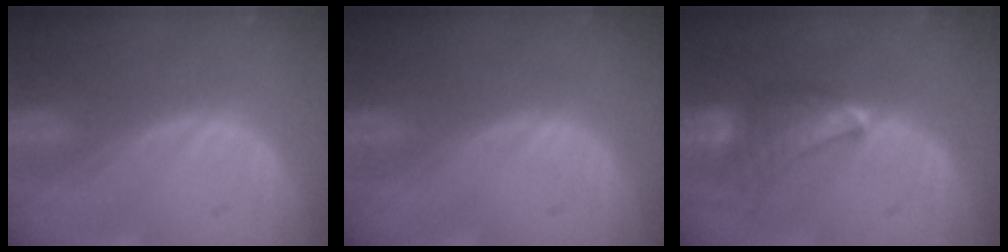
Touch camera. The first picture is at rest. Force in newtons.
{"total": 0.0}
{"total": 7.0, "press": 6.9, "slide": 1.1}